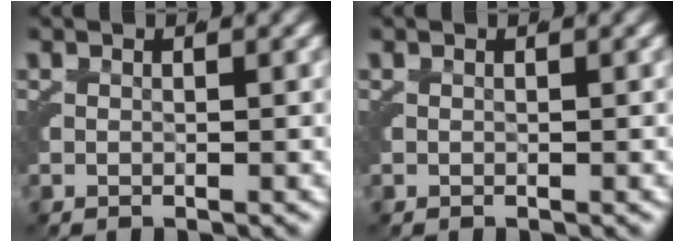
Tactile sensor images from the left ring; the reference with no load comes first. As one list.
[{"total": 0.0}]